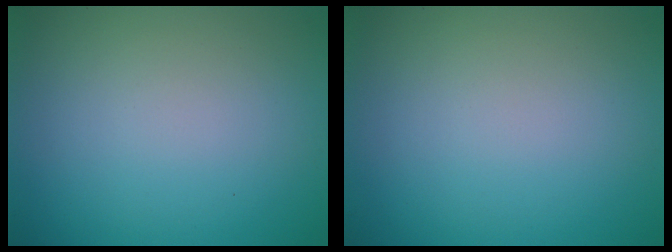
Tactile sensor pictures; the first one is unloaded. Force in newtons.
{"total": 0.0}